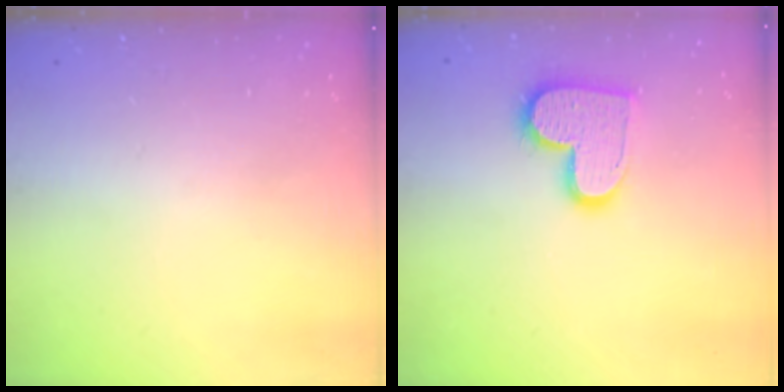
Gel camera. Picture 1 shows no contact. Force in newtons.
{"total": 14.0, "press": 13.9, "slide": 0.8}